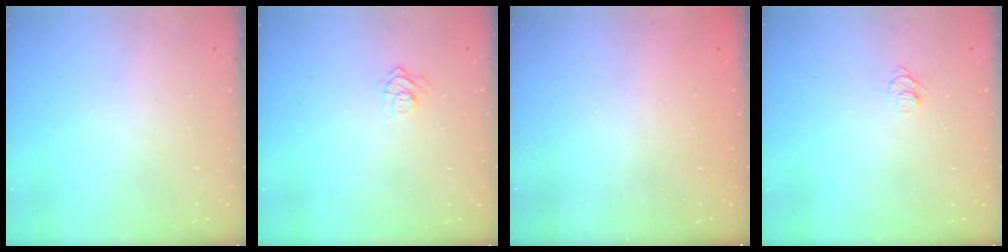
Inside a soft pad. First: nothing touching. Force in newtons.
{"total": 8.1, "press": 8.1, "slide": 0.7}
{"total": 2.5, "press": 2.4, "slide": 0.8}
{"total": 5.2, "press": 5.1, "slide": 0.6}